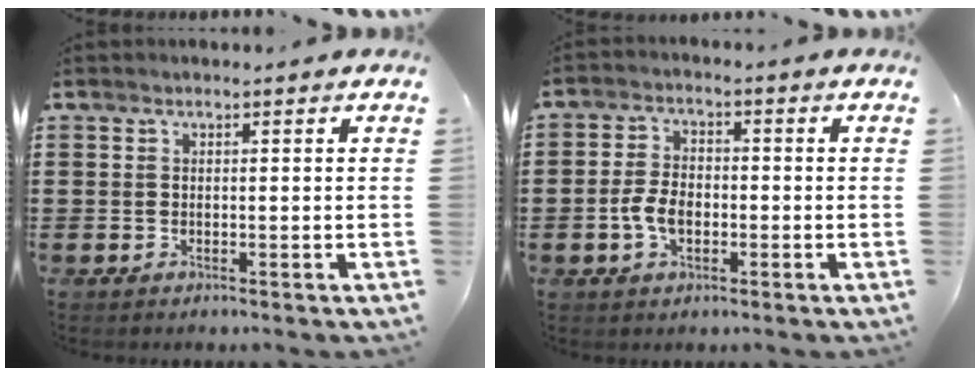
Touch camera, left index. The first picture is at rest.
{"total": 4.9, "force": [-1.3, 2.9, 3.7], "torque": [-0.094, -0.002, -0.030]}